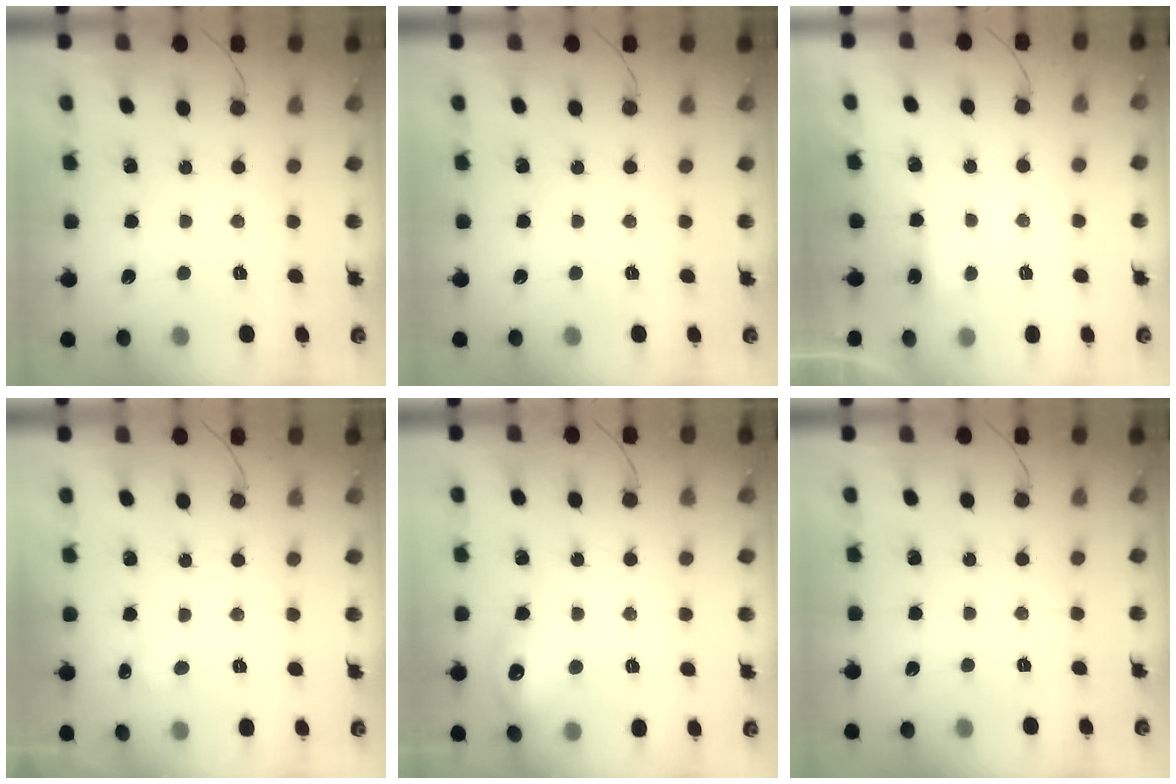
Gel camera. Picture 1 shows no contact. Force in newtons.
{"total": 0.0}
{"total": 2.9, "press": 2.8, "slide": 0.6}
{"total": 4.7, "press": 4.5, "slide": 1.3}
{"total": 10.9, "press": 10.9, "slide": 0.8}
{"total": 0.0}